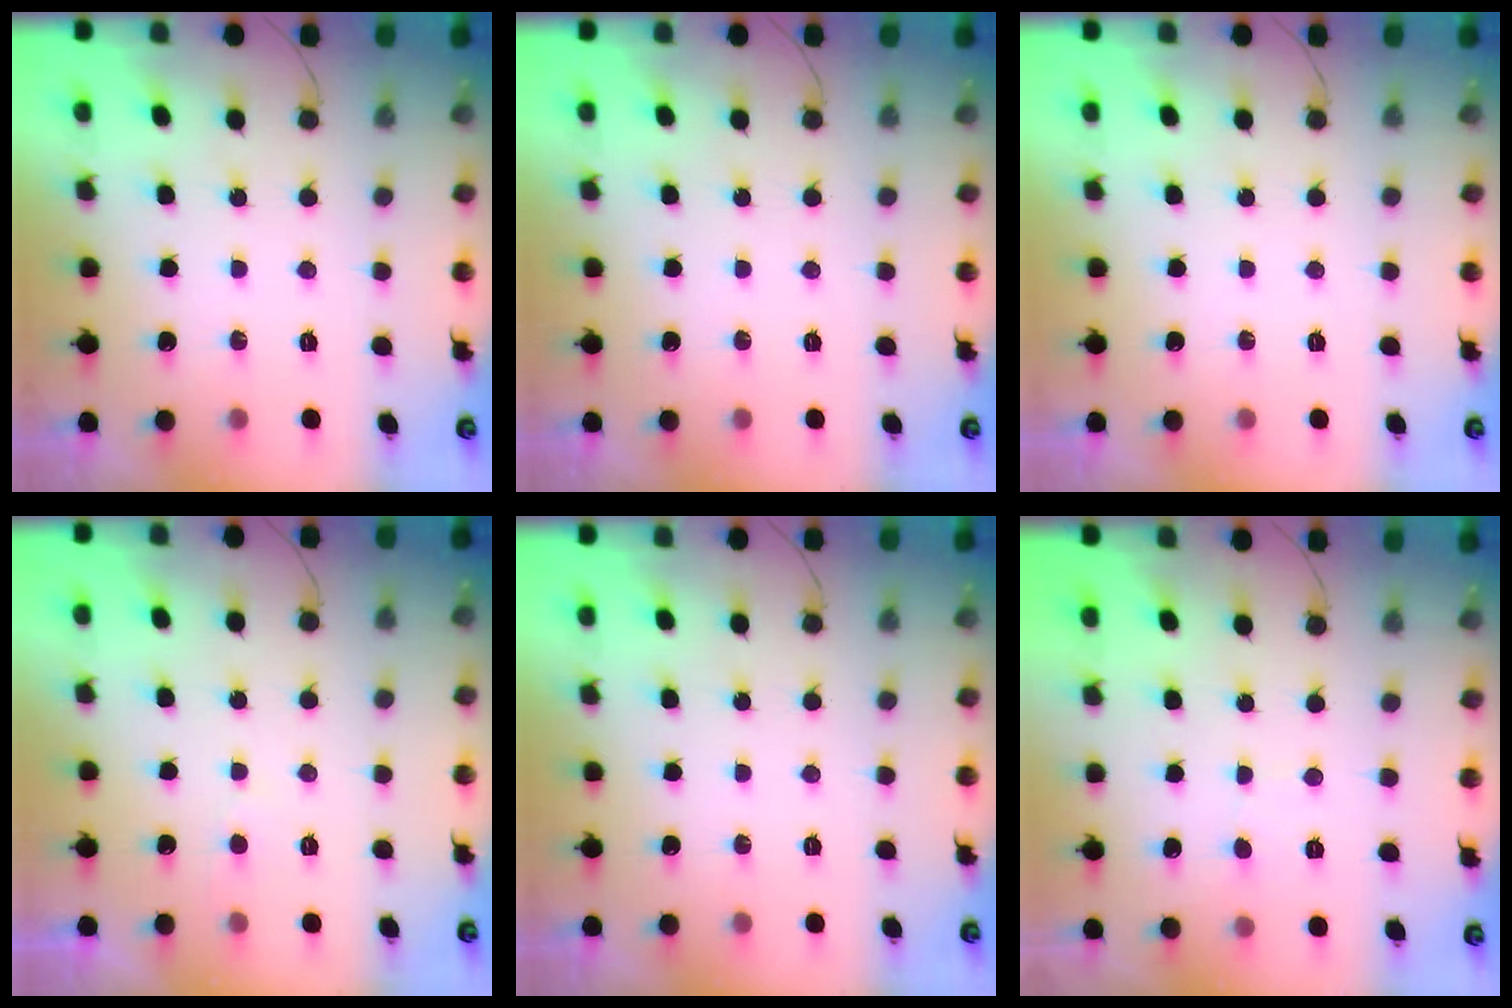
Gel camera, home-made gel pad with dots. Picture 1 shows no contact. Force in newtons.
{"total": 0.0}
{"total": 0.0}
{"total": 2.6, "press": 2.6, "slide": 0.2}
{"total": 0.0}
{"total": 2.1, "press": 2.1, "slide": 0.2}